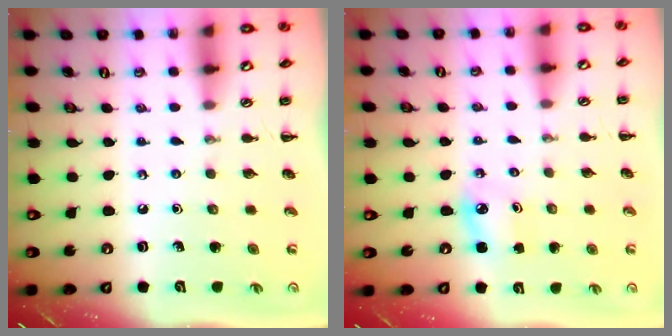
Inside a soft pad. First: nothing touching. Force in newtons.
{"total": 3.8, "press": 3.7, "slide": 0.8}